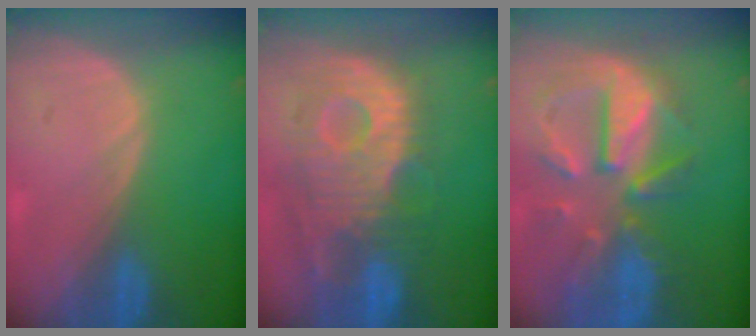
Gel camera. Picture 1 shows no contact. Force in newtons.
{"total": 11.8, "press": 10.7, "slide": 5.1}
{"total": 11.3, "press": 9.9, "slide": 5.4}